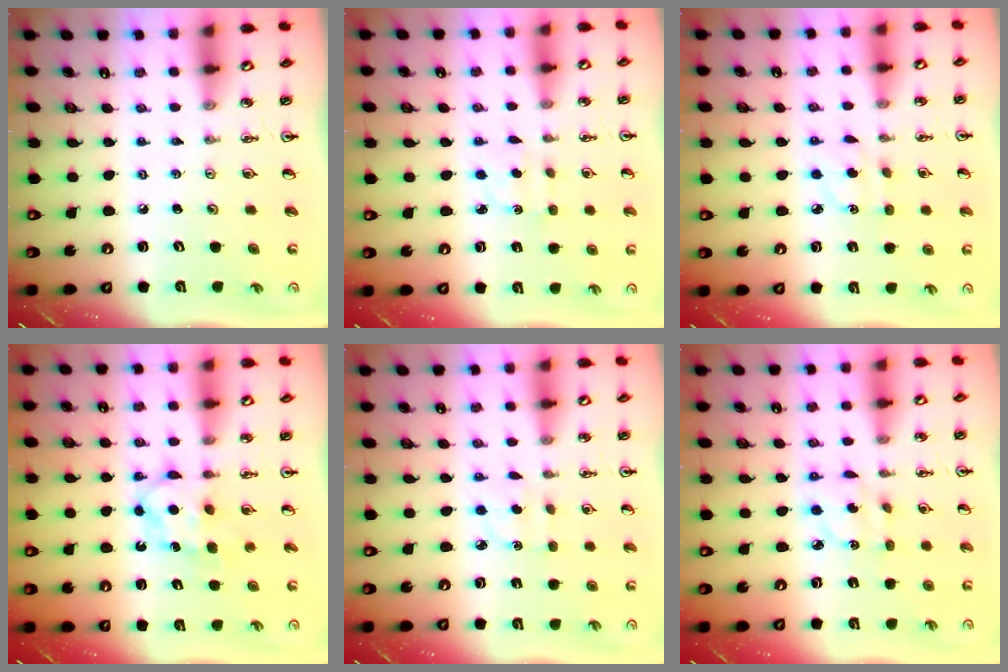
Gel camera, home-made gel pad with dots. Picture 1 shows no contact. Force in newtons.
{"total": 2.9, "press": 2.9, "slide": 0.4}
{"total": 3.9, "press": 3.9, "slide": 0.6}
{"total": 6.5, "press": 6.5, "slide": 0.3}
{"total": 2.8, "press": 2.7, "slide": 0.7}
{"total": 4.2, "press": 4.2, "slide": 0.3}